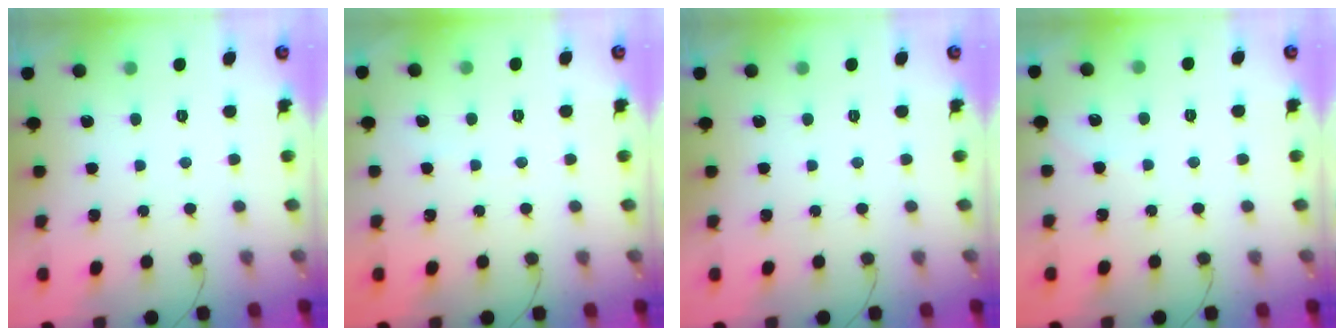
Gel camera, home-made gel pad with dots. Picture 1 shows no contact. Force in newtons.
{"total": 1.9, "press": 1.9, "slide": 0.2}
{"total": 0.0}
{"total": 2.3, "press": 2.3, "slide": 0.4}